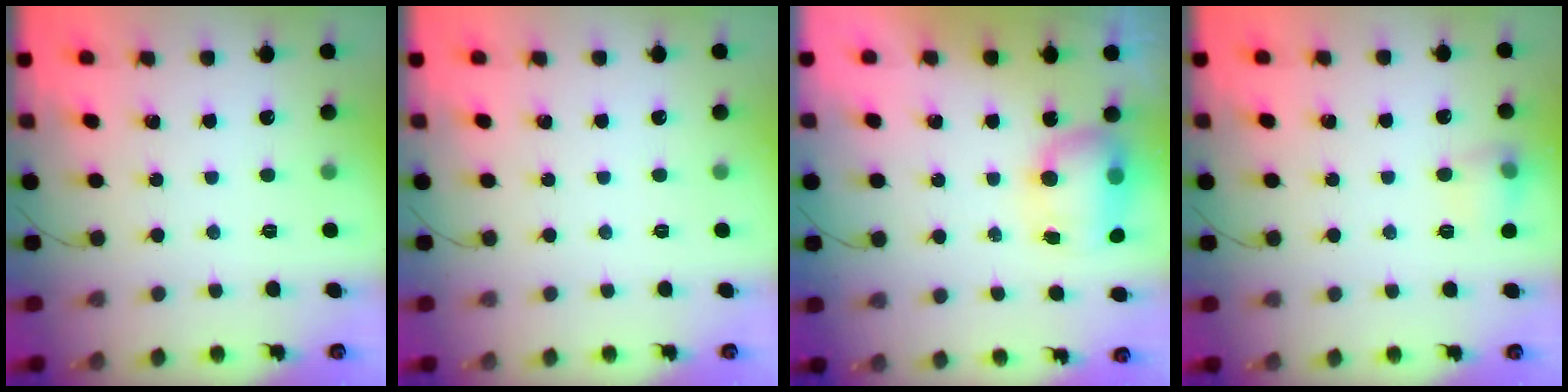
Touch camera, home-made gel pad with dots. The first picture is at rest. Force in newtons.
{"total": 0.0}
{"total": 12.1, "press": 9.5, "slide": 7.5}
{"total": 8.5, "press": 8.4, "slide": 0.8}